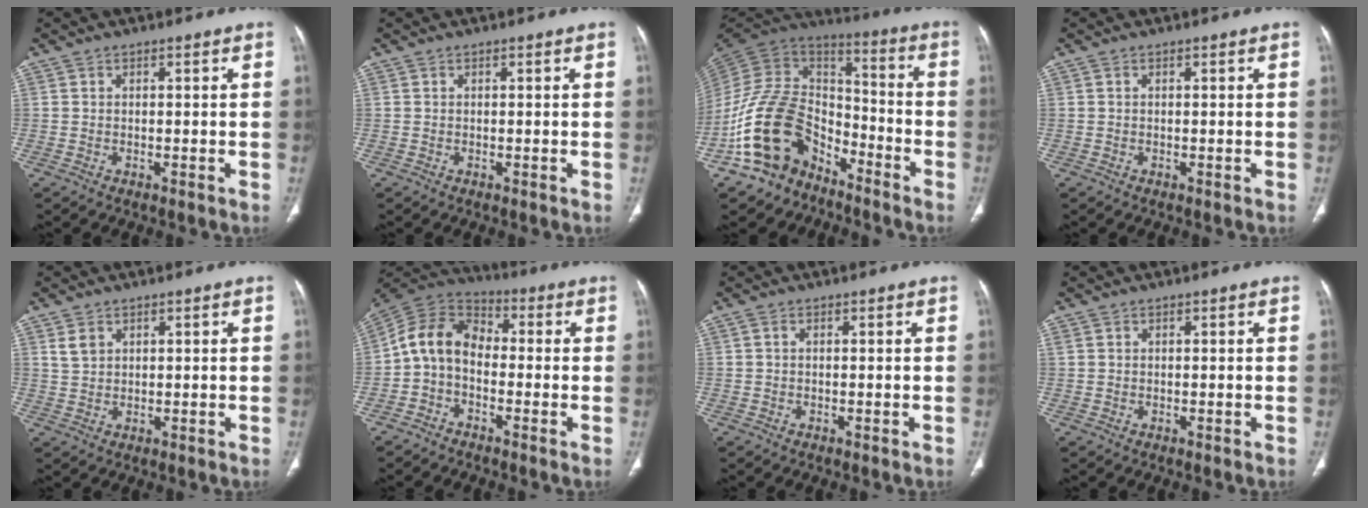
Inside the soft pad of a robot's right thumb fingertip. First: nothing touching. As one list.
[{"total": 0.0}, {"total": 19.6, "force": [-11.5, 12.5, 9.9], "torque": [-0.156, 0.096, -0.218]}, {"total": 0.0}, {"total": 2.6, "force": [1.5, 1.8, 1.2], "torque": [-0.018, -0.001, 0.039]}, {"total": 9.8, "force": [-1.5, 7.1, 6.6], "torque": [-0.112, 0.044, -0.047]}, {"total": 0.6, "force": [0.1, 0.3, 0.5], "torque": [-0.013, 0.003, 0.000]}, {"total": 0.5, "force": [0.2, 0.4, 0.1], "torque": [0.000, 0.008, 0.007]}]